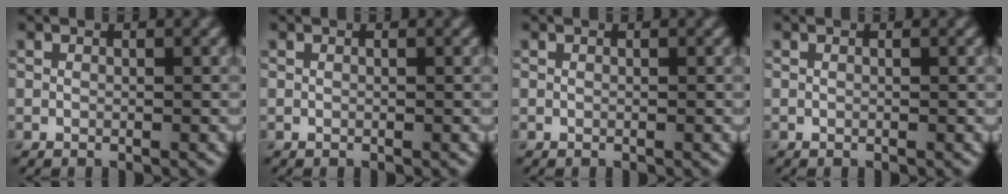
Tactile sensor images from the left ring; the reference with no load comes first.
{"total": 0.0}
{"total": 0.0}
{"total": 0.0}